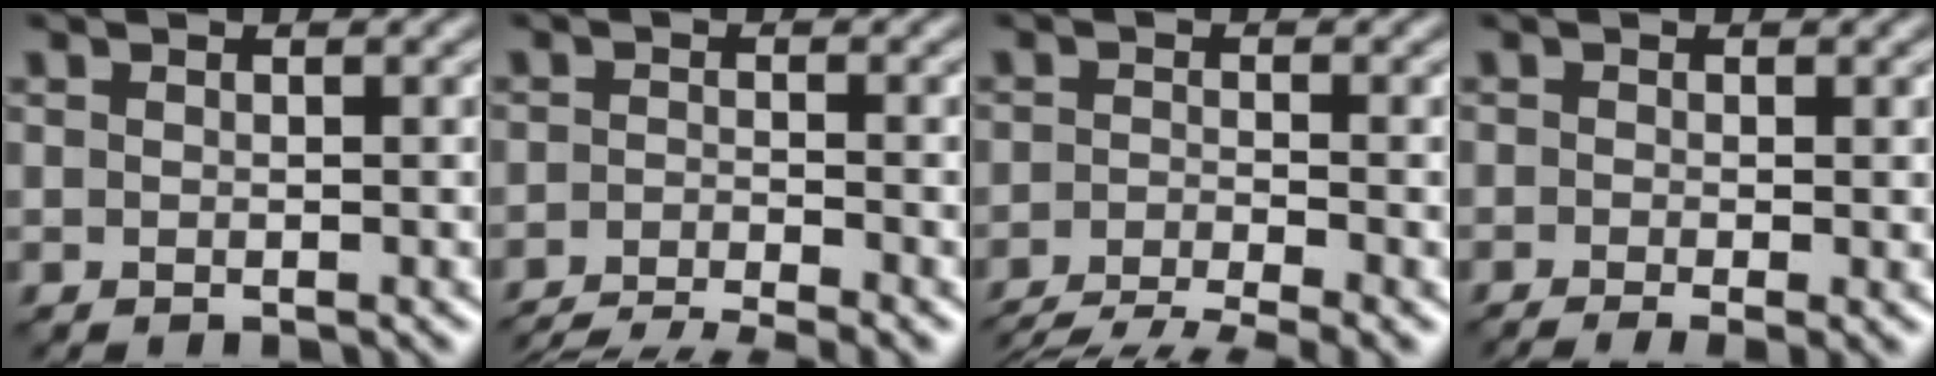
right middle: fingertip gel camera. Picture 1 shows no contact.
{"total": 5.3, "force": [-4.6, 0.7, 2.7], "torque": [-0.043, -0.015, -0.086]}
{"total": 5.7, "force": [-4.6, 1.0, 3.2], "torque": [-0.055, -0.019, -0.085]}
{"total": 2.8, "force": [-1.0, 0.7, 2.5], "torque": [-0.036, -0.009, -0.018]}